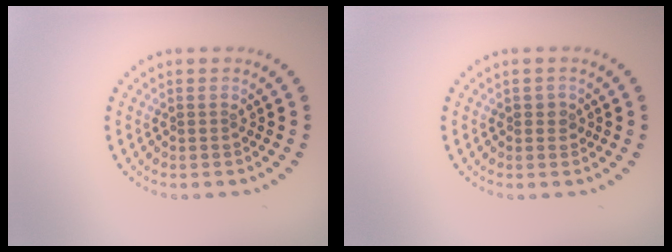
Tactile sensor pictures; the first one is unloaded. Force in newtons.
{"total": 1.1, "press": 1.0, "slide": 0.6}